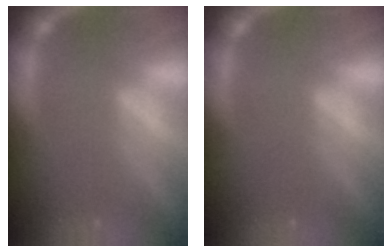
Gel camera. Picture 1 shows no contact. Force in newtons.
{"total": 0.0}